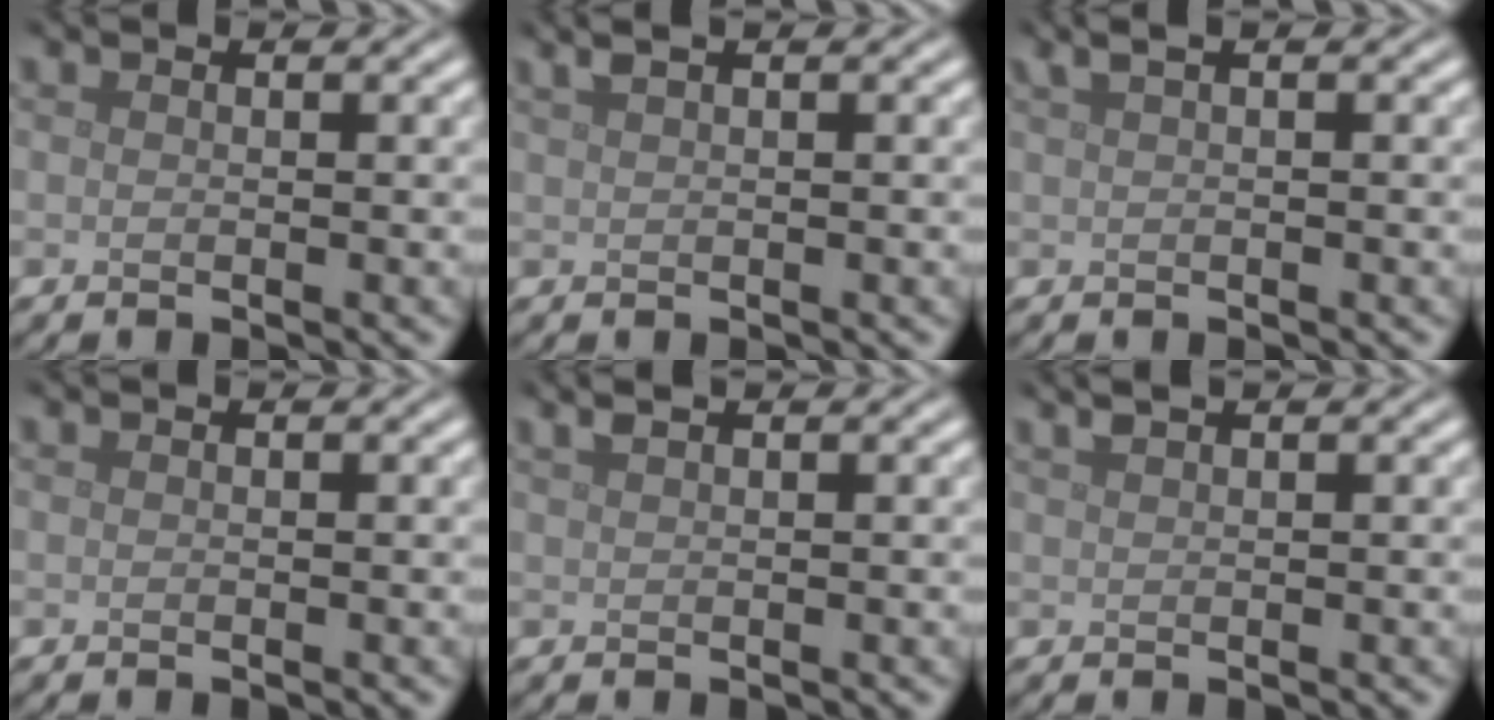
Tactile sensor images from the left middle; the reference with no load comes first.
{"total": 2.9, "force": [1.7, 1.2, 2.0], "torque": [-0.023, 0.014, 0.010]}
{"total": 2.8, "force": [1.4, 1.1, 2.1], "torque": [-0.028, 0.010, 0.011]}
{"total": 0.0}
{"total": 2.1, "force": [1.4, 0.8, 1.3], "torque": [-0.013, 0.008, 0.009]}
{"total": 1.8, "force": [1.3, 0.6, 1.1], "torque": [-0.013, 0.006, 0.017]}